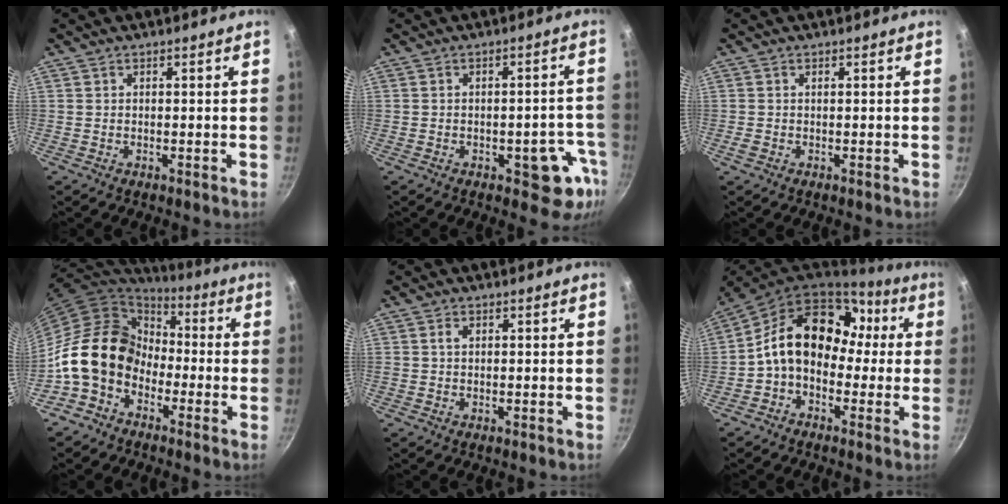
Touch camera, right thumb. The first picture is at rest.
{"total": 8.9, "force": [-3.7, 4.5, 6.7], "torque": [-0.018, 0.027, -0.044]}
{"total": 0.9, "force": [-0.1, 0.7, 0.6], "torque": [-0.010, 0.002, -0.002]}
{"total": 15.5, "force": [-4.6, 12.0, 8.6], "torque": [-0.117, 0.053, -0.106]}
{"total": 1.3, "force": [0.4, 0.9, 0.8], "torque": [-0.011, 0.003, 0.005]}
{"total": 17.0, "force": [1.0, 12.6, 11.3], "torque": [-0.151, 0.053, -0.004]}